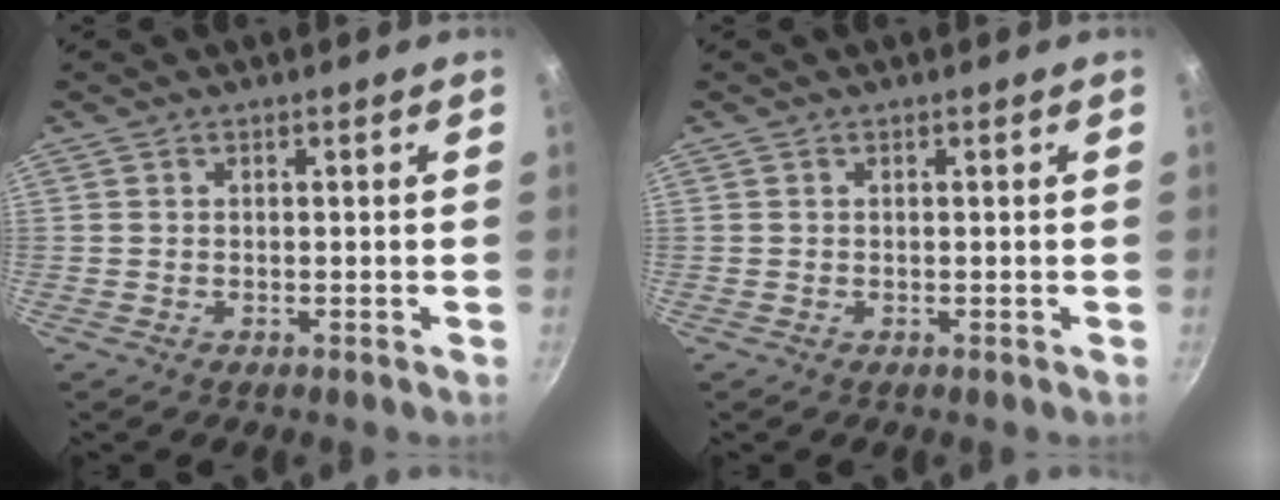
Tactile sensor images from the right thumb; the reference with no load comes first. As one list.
[{"total": 0.0}]